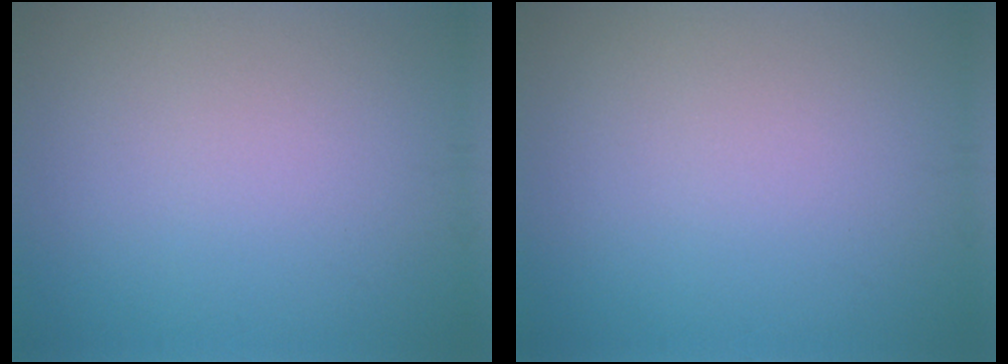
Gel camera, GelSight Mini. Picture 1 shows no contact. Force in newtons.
{"total": 0.0}